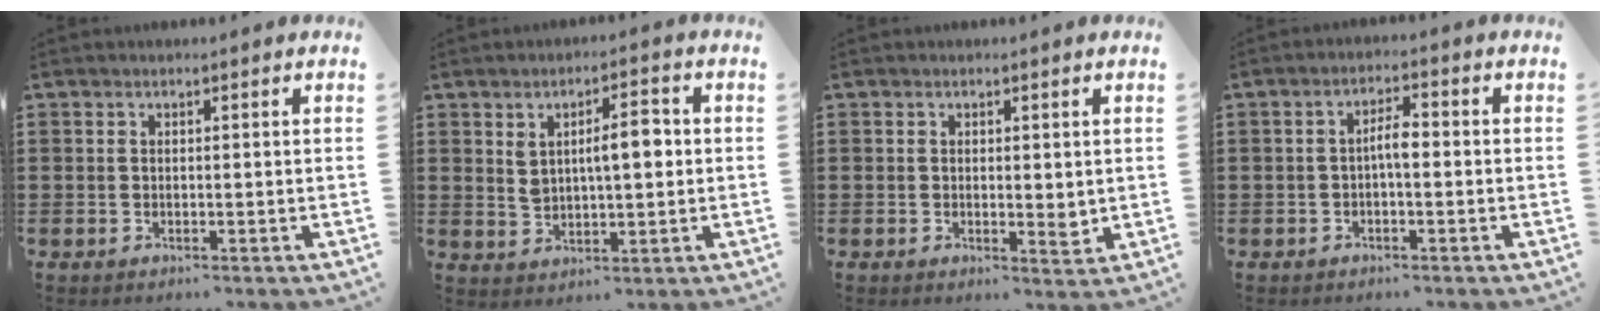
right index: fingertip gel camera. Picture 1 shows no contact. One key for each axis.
{"total": 5.6, "fx": 1.0, "fy": 2.3, "fz": 5.0, "tx": -0.092, "ty": 0.006, "tz": 0.014}
{"total": 1.9, "fx": 0.3, "fy": 1.0, "fz": 1.6, "tx": -0.022, "ty": -0.003, "tz": 0.005}
{"total": 2.8, "fx": -0.5, "fy": 0.8, "fz": 2.7, "tx": -0.050, "ty": 0.005, "tz": -0.012}